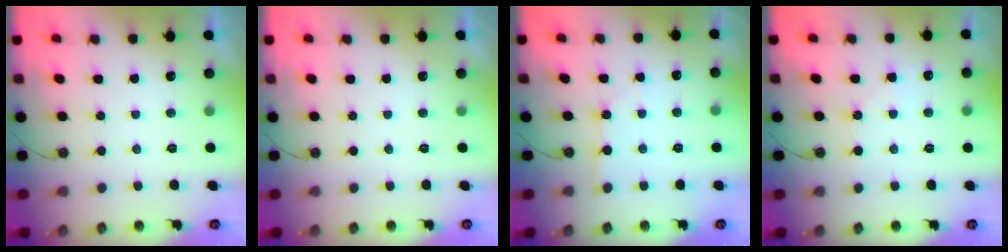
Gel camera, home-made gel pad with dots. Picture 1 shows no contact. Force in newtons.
{"total": 0.0}
{"total": 2.1, "press": 2.1, "slide": 0.3}
{"total": 5.5, "press": 5.4, "slide": 1.0}